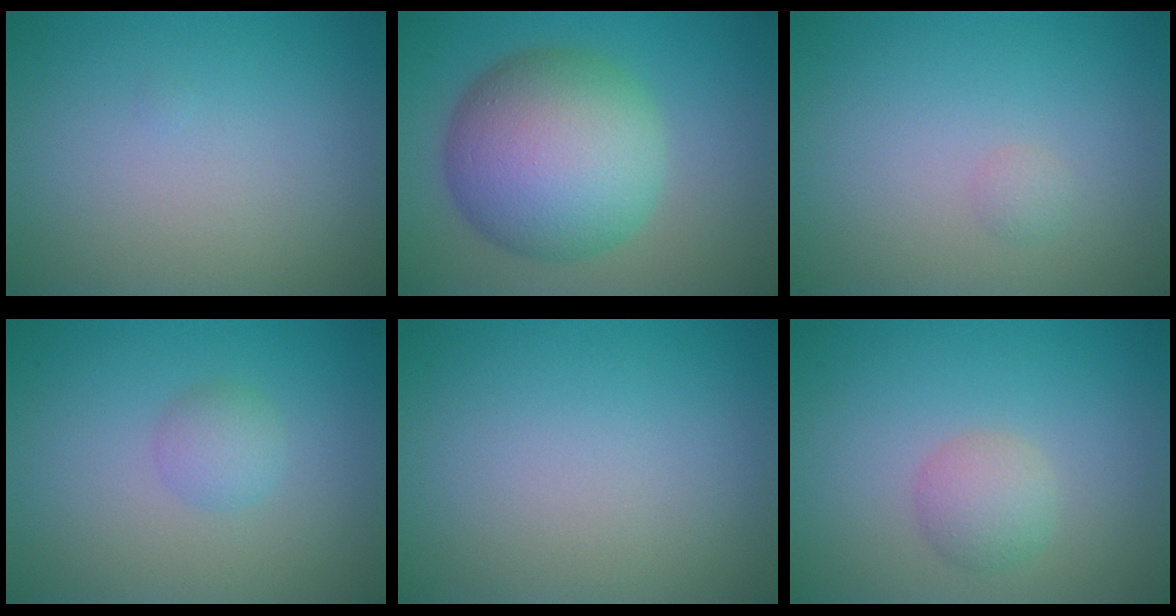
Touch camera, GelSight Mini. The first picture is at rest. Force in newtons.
{"total": 11.4, "press": 11.4, "slide": 0.3}
{"total": 0.7, "press": 0.7, "slide": 0.0}
{"total": 1.7, "press": 1.7, "slide": 0.1}
{"total": 0.0}
{"total": 2.3, "press": 2.3, "slide": 0.0}